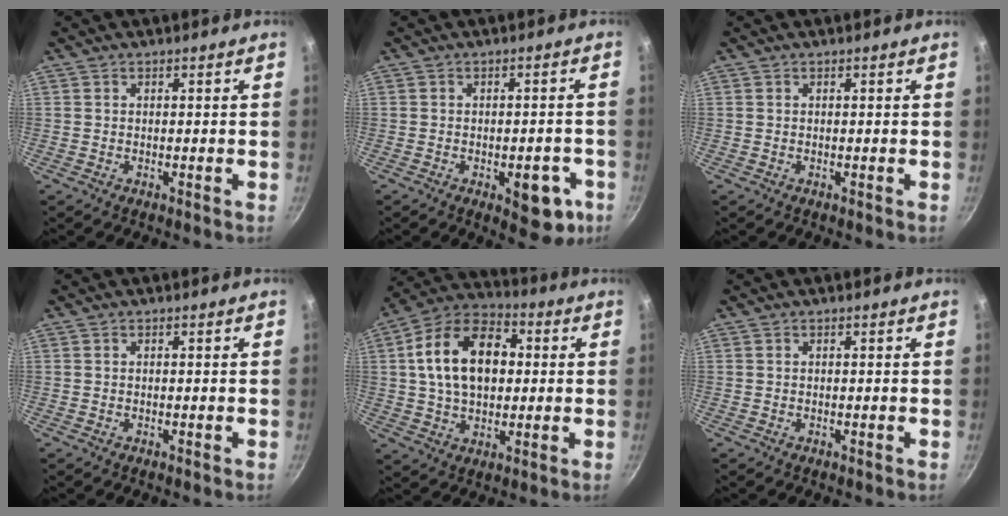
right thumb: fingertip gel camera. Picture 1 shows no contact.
{"total": 8.7, "force": [-3.3, 4.3, 6.7], "torque": [-0.046, 0.019, -0.035]}
{"total": 0.0}
{"total": 0.0}
{"total": 17.7, "force": [2.7, 11.7, 13.1], "torque": [-0.195, 0.023, 0.032]}
{"total": 0.0}